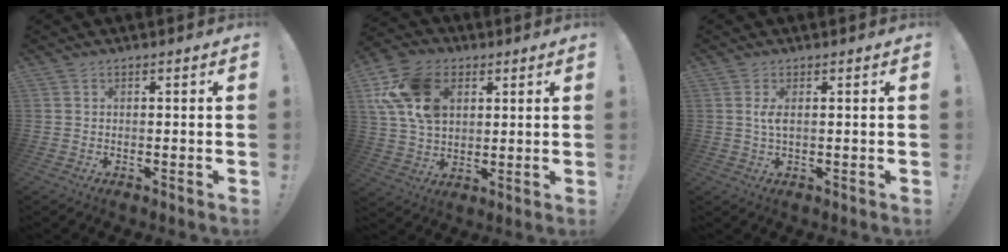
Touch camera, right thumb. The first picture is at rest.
{"total": 17.3, "force": [6.3, 12.4, 10.4], "torque": [-0.199, -0.011, 0.124]}
{"total": 2.8, "force": [0.5, 0.8, 2.6], "torque": [-0.049, 0.001, 0.008]}